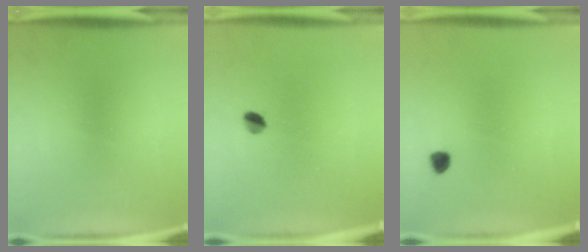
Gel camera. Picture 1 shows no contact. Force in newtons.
{"total": 2.5}
{"total": 1.8}